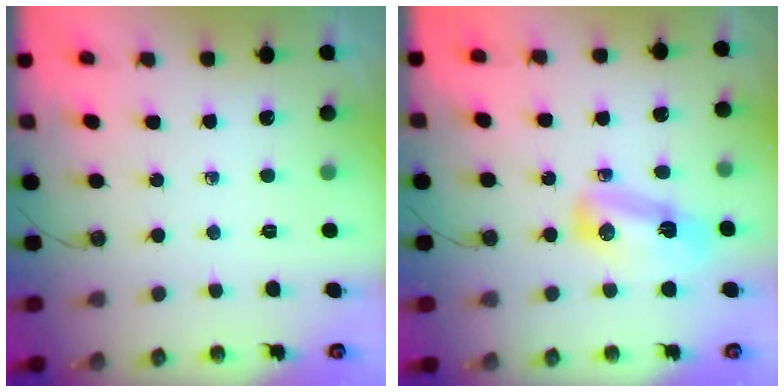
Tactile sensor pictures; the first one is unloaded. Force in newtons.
{"total": 8.5, "press": 8.5, "slide": 0.7}